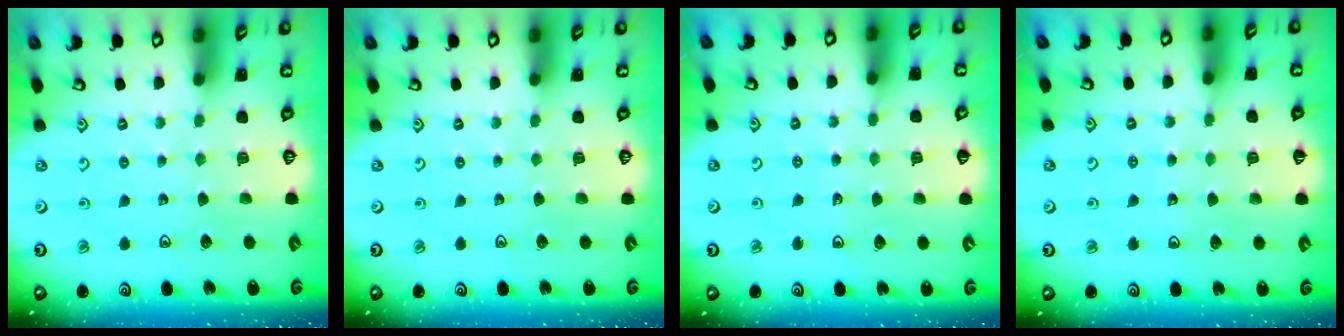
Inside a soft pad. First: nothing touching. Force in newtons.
{"total": 0.0}
{"total": 3.3, "press": 3.1, "slide": 1.2}
{"total": 3.9, "press": 3.7, "slide": 1.2}